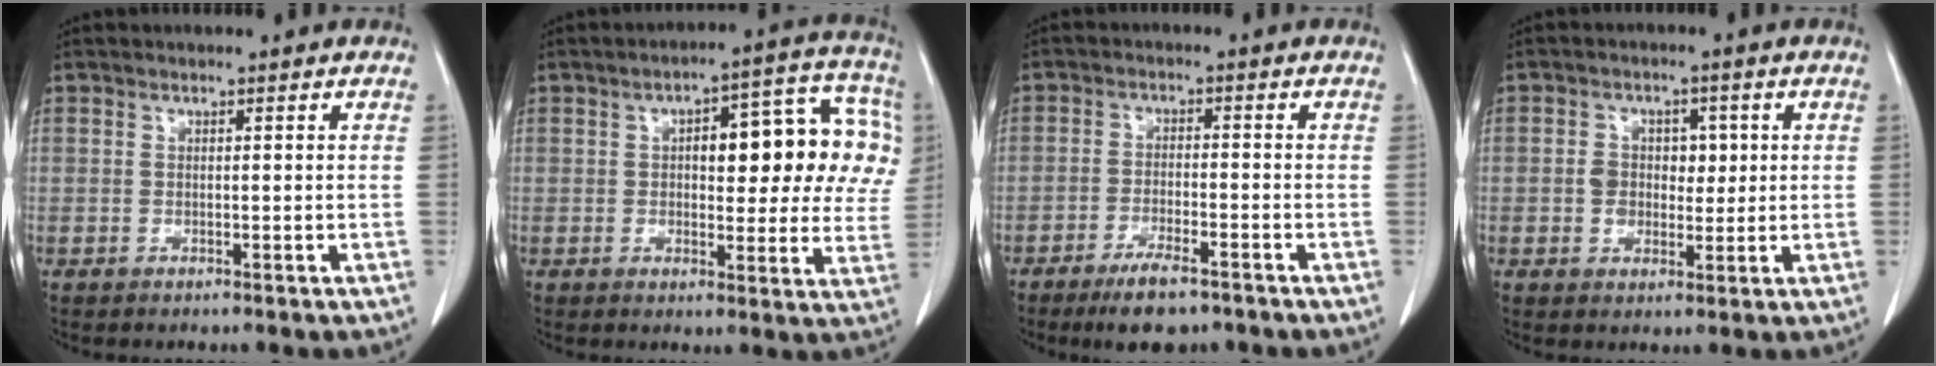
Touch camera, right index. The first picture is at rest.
{"total": 16.3, "force": [3.3, 6.2, 14.7], "torque": [-0.175, 0.044, 0.039]}
{"total": 6.5, "force": [-4.7, 1.8, 4.2], "torque": [-0.074, -0.008, -0.075]}
{"total": 5.0, "force": [0.5, 3.8, 3.1], "torque": [-0.040, 0.014, 0.012]}